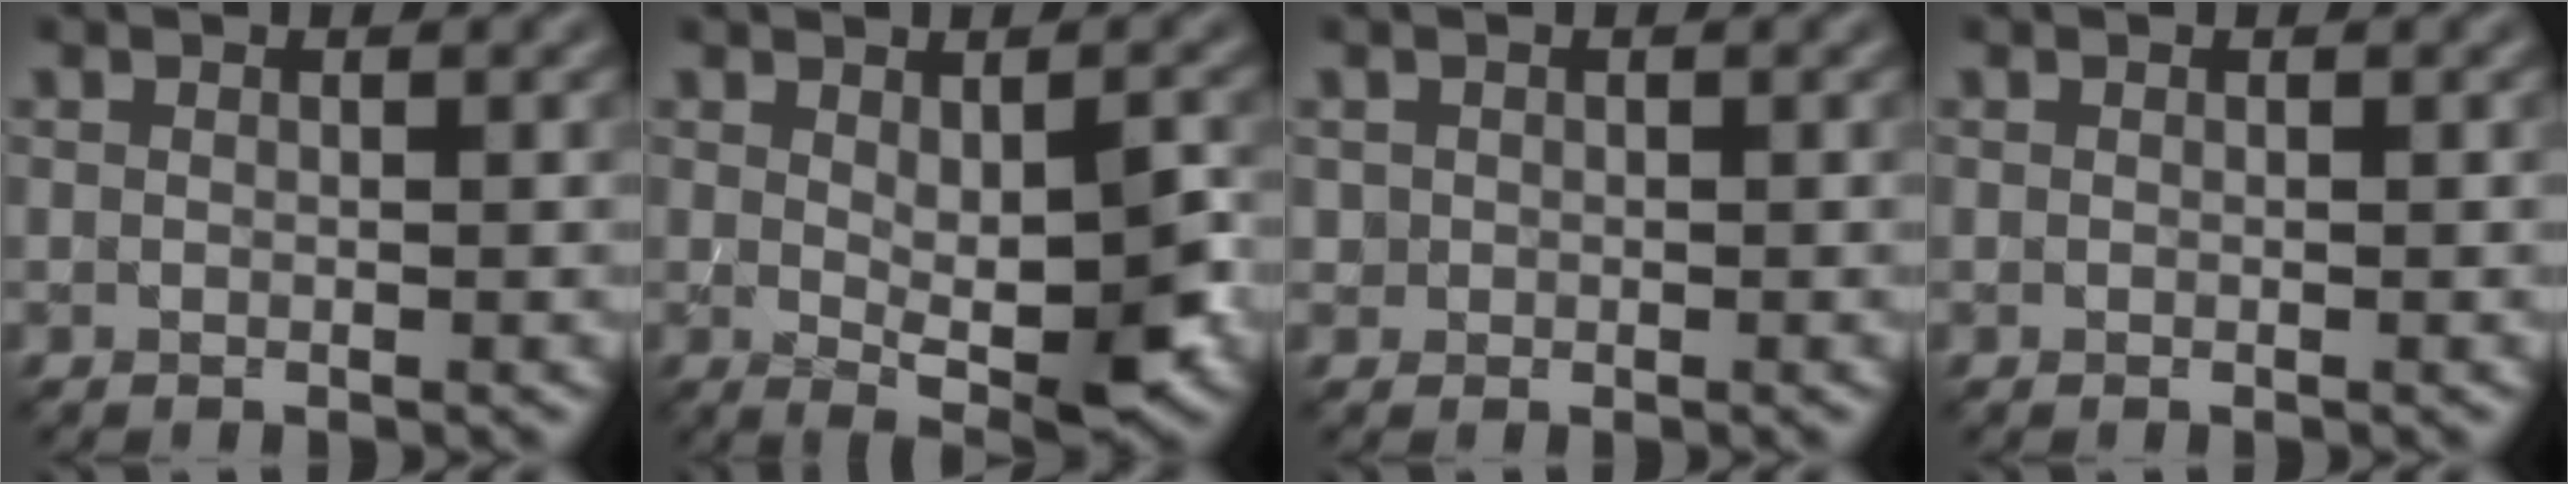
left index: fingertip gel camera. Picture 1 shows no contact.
{"total": 5.1, "force": [-0.2, 1.3, 4.9], "torque": [-0.072, -0.007, 0.004]}
{"total": 0.6, "force": [0.0, 0.3, -0.5], "torque": [0.012, 0.000, 0.002]}
{"total": 0.0}